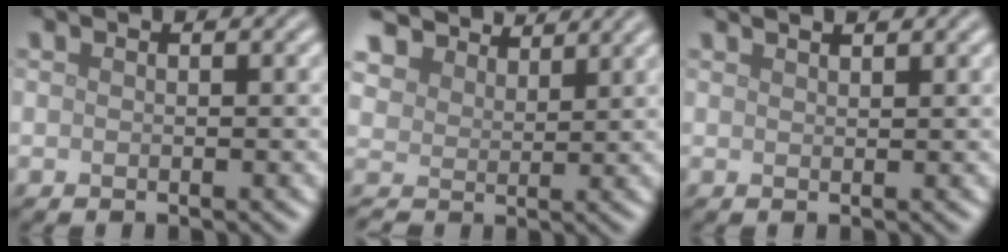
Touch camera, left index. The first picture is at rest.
{"total": 5.6, "force": [4.7, 2.7, 1.3], "torque": [-0.048, -0.008, 0.093]}
{"total": 1.9, "force": [1.6, 0.6, 1.0], "torque": [-0.001, 0.003, 0.004]}